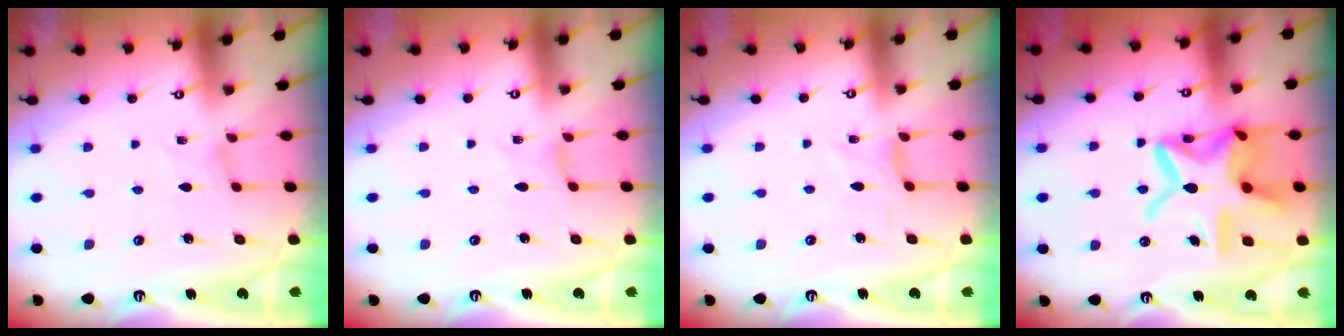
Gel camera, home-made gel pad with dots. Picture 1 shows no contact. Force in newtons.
{"total": 0.0}
{"total": 0.9, "press": 0.9, "slide": 0.2}
{"total": 17.8, "press": 17.7, "slide": 1.6}